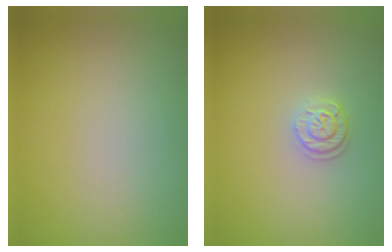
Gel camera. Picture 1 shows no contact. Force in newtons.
{"total": 1.7, "press": 1.7, "slide": 0.5}